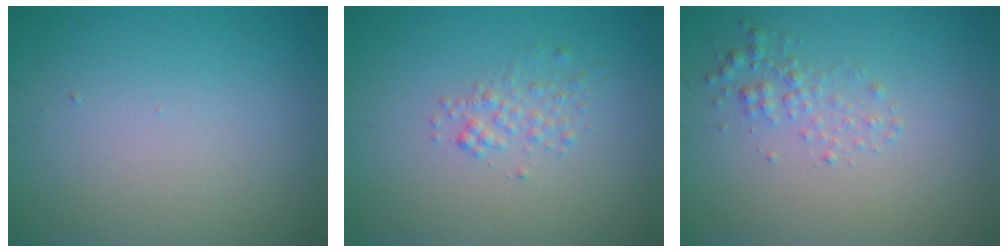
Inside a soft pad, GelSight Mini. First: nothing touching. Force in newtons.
{"total": 1.5, "press": 1.5, "slide": 0.1}
{"total": 1.7, "press": 1.7, "slide": 0.0}